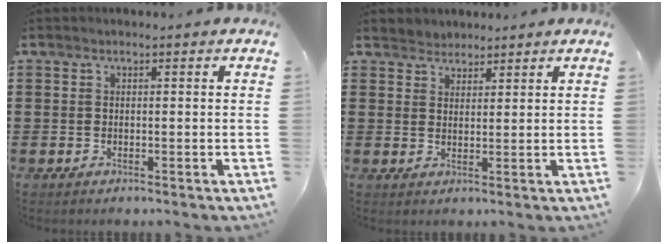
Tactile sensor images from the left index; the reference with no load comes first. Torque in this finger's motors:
{"motor_torque": [0.04, 0.04, -0.01, 0.00]}